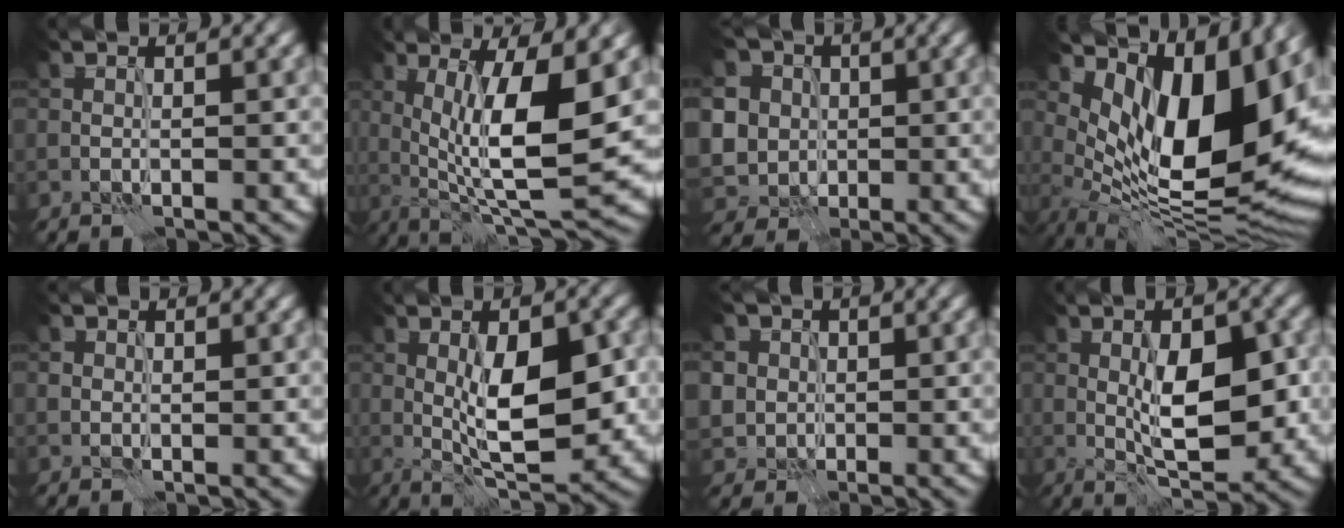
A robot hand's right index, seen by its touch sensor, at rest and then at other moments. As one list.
[{"total": 10.5, "force": [0.9, 3.1, 10.0], "torque": [-0.159, -0.014, 0.020]}, {"total": 8.1, "force": [1.7, 7.1, 3.5], "torque": [-0.079, 0.015, 0.013]}, {"total": 15.2, "force": [3.7, 7.9, 12.5], "torque": [-0.193, -0.008, 0.069]}, {"total": 0.6, "force": [0.3, 0.6, 0.2], "torque": [-0.002, -0.003, 0.007]}, {"total": 8.4, "force": [-0.4, 3.1, 7.8], "torque": [-0.124, 0.000, -0.004]}, {"total": 4.4, "force": [1.2, 4.1, 1.2], "torque": [-0.038, 0.012, 0.015]}, {"total": 7.7, "force": [-0.5, 3.3, 6.9], "torque": [-0.109, 0.001, -0.005]}]